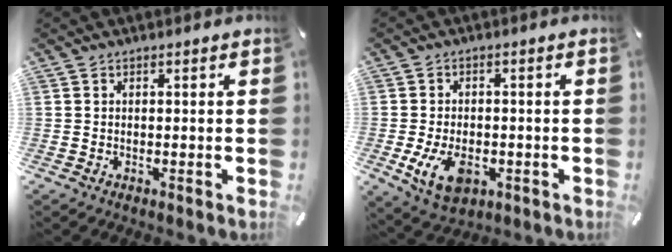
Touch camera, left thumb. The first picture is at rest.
{"total": 8.7, "force": [-2.5, 5.7, 6.1], "torque": [-0.118, -0.002, -0.045]}